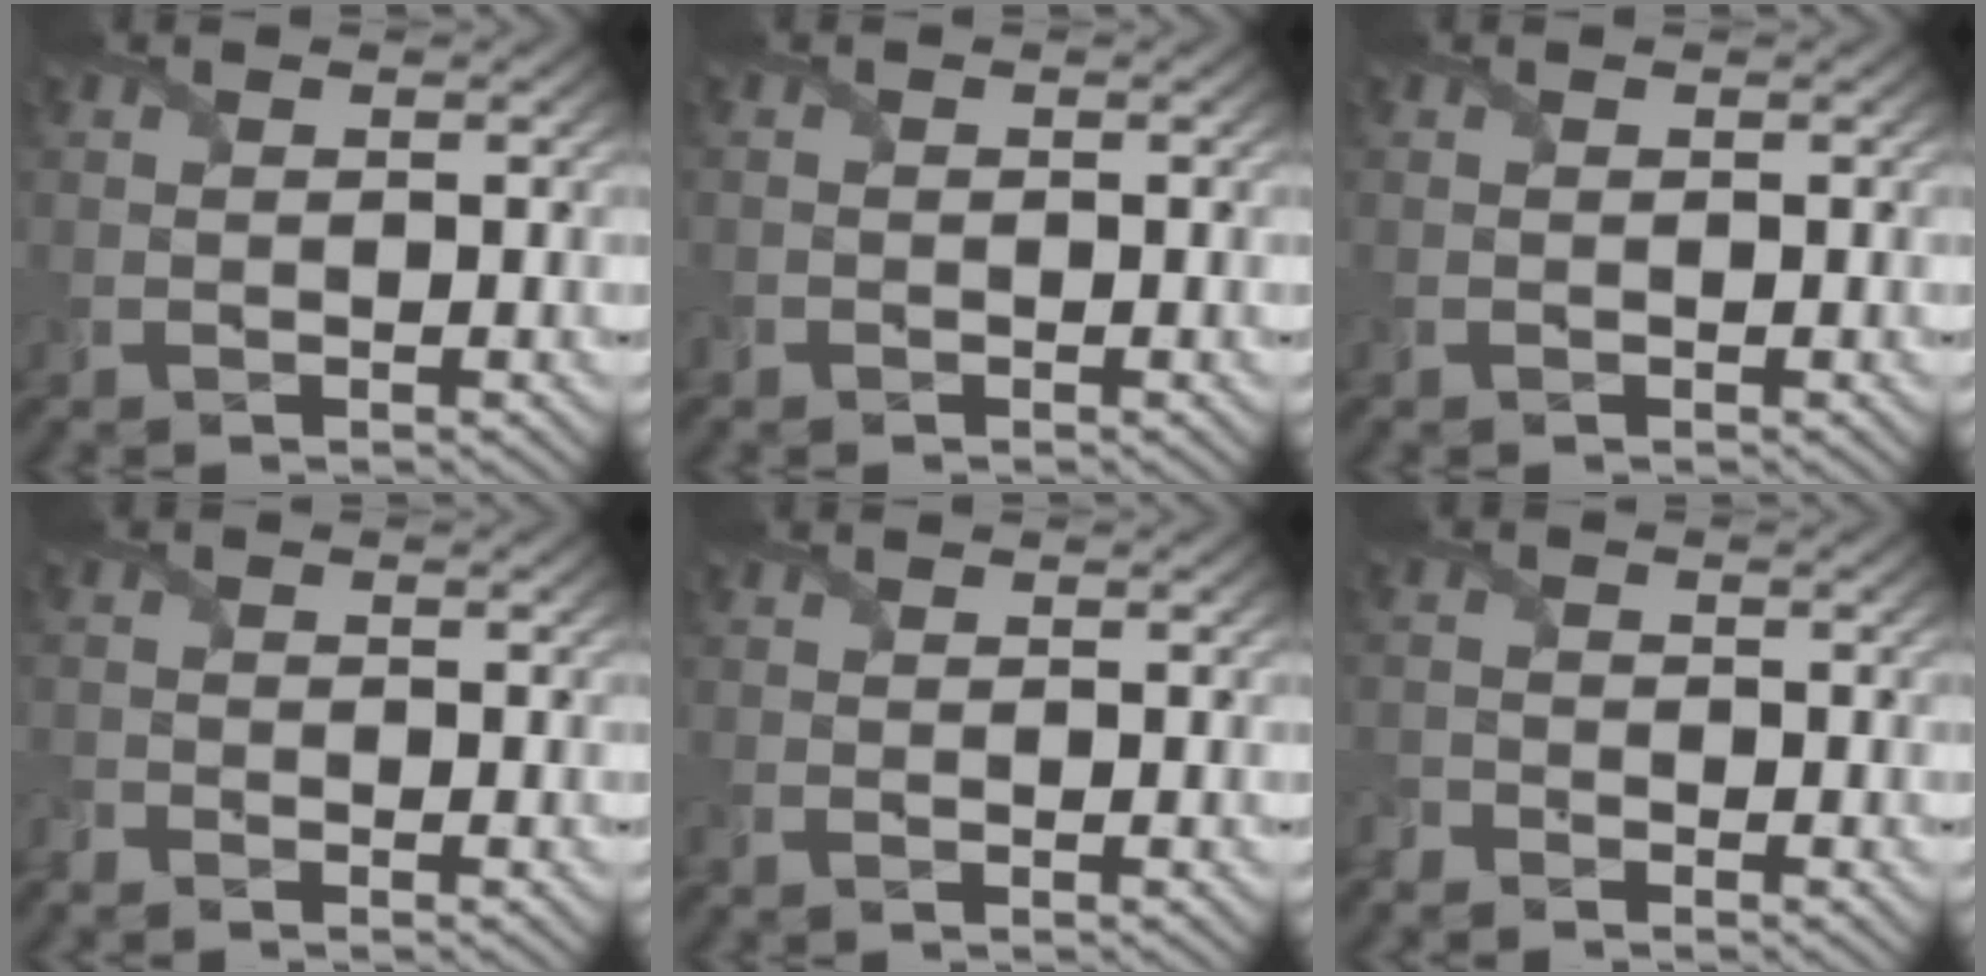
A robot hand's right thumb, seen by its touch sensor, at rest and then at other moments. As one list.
[{"total": 0.6, "force": [-0.4, 0.4, 0.0], "torque": [-0.001, -0.003, -0.008]}, {"total": 0.0}, {"total": 1.3, "force": [-1.2, 0.3, 0.1], "torque": [-0.008, -0.005, -0.035]}, {"total": 0.7, "force": [-0.6, 0.2, 0.2], "torque": [-0.009, -0.006, -0.014]}, {"total": 1.7, "force": [-1.6, 0.5, 0.2], "torque": [-0.007, -0.004, -0.044]}]